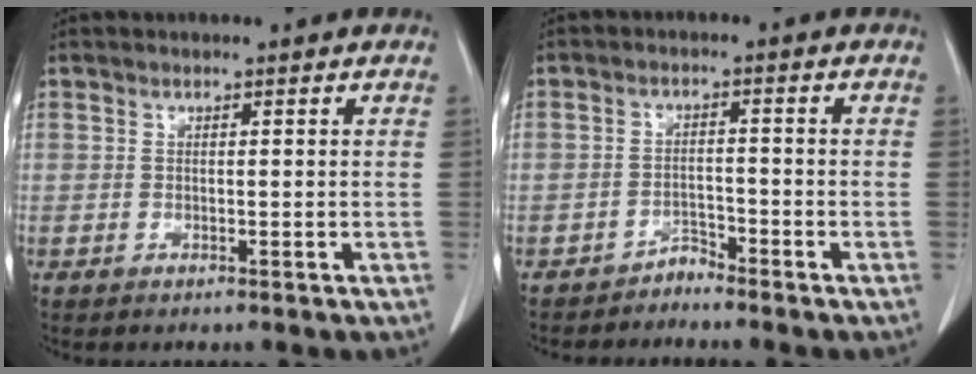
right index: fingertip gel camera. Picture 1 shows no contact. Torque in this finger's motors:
{"motor_torque": [-0.43, -0.38, -0.19, -0.06]}